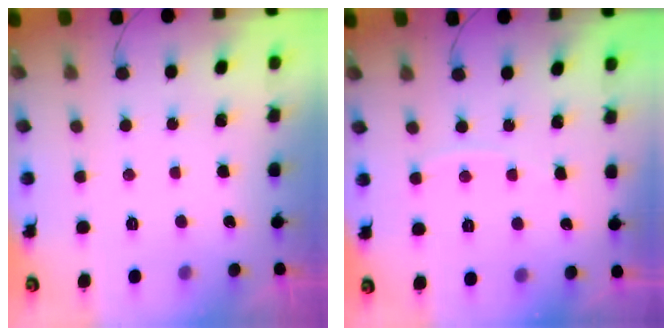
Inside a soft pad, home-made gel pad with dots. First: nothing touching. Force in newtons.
{"total": 2.6, "press": 2.6, "slide": 0.3}